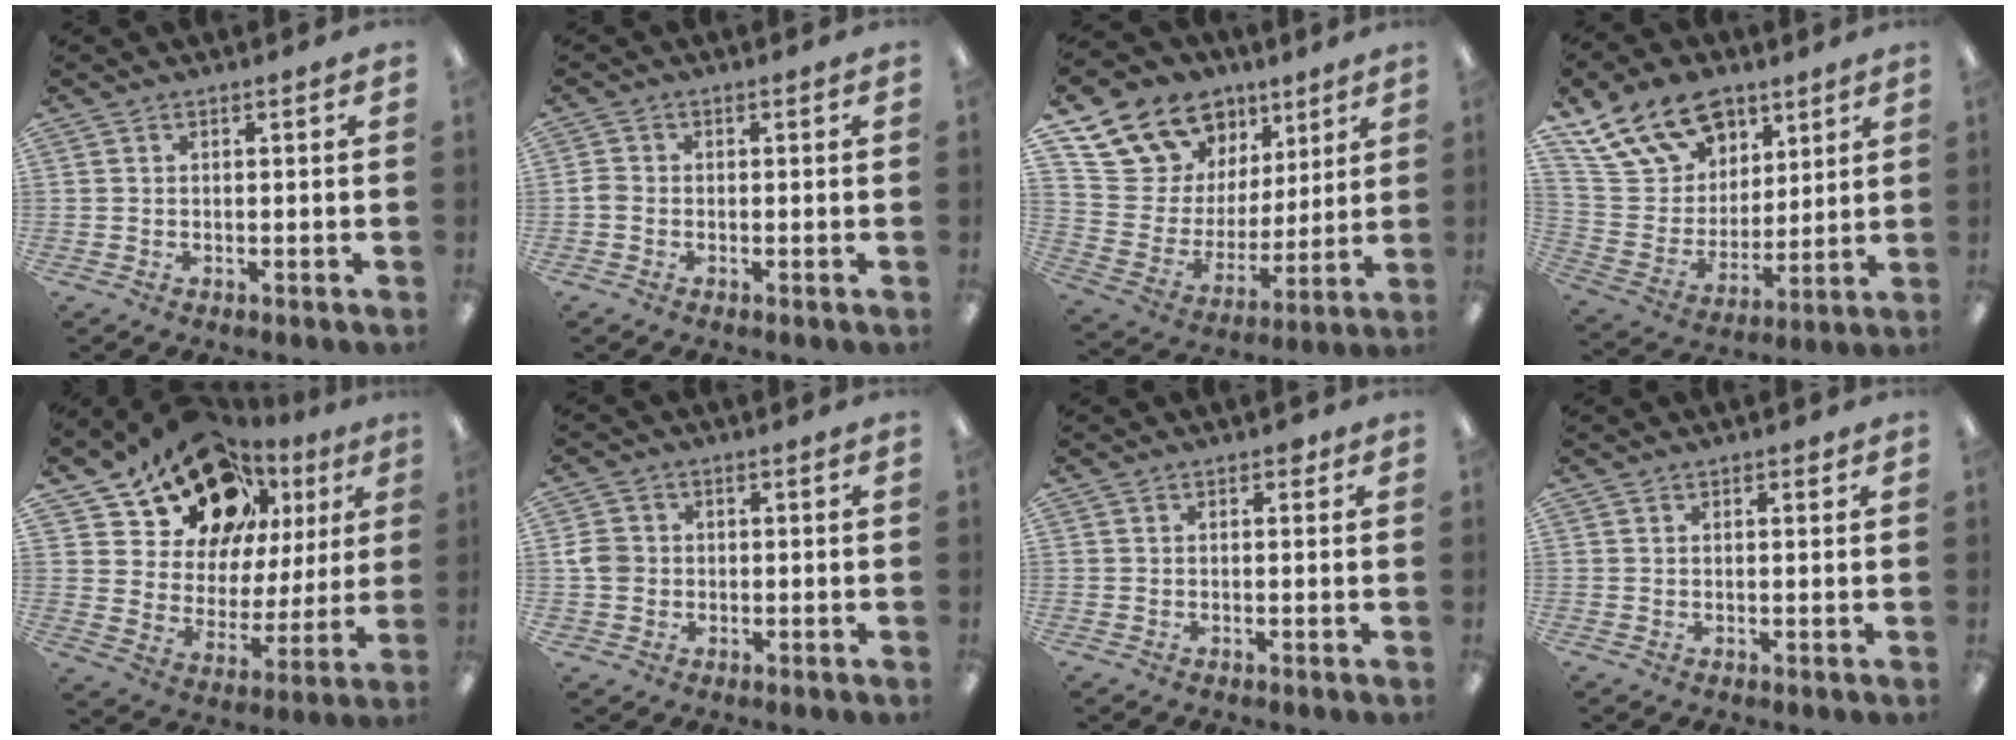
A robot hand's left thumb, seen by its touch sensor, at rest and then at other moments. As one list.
[{"total": 1.3, "force": [-0.5, 1.0, 0.7], "torque": [-0.013, 0.004, -0.010]}, {"total": 17.9, "force": [11.8, 12.3, 5.7], "torque": [-0.114, -0.068, 0.227]}, {"total": 18.8, "force": [12.1, 12.1, 7.6], "torque": [-0.145, -0.058, 0.228]}, {"total": 18.2, "force": [13.4, 10.1, 7.1], "torque": [-0.145, -0.080, 0.244]}, {"total": 4.4, "force": [0.1, 4.1, 1.5], "torque": [-0.024, 0.006, 0.003]}, {"total": 1.1, "force": [0.6, 0.7, 0.6], "torque": [-0.006, 0.000, 0.007]}, {"total": 0.8, "force": [0.6, 0.4, 0.3], "torque": [0.001, -0.002, 0.009]}]